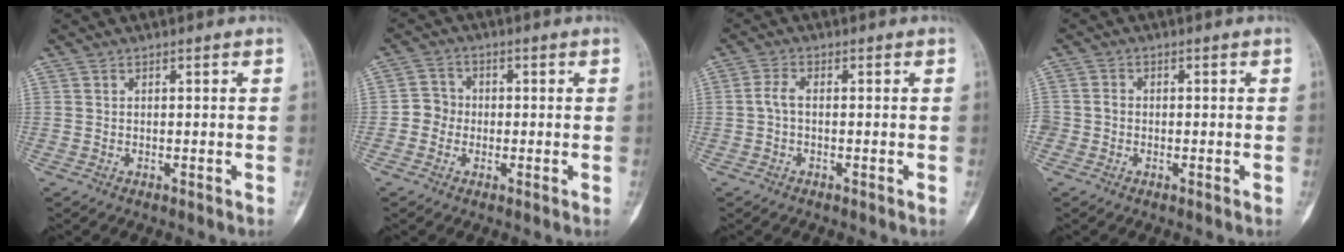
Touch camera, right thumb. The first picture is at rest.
{"total": 3.9, "force": [-0.8, 3.7, 1.1], "torque": [0.005, 0.012, -0.027]}
{"total": 2.3, "force": [-0.4, 1.2, 2.0], "torque": [-0.043, 0.005, -0.012]}
{"total": 2.0, "force": [-0.5, 1.8, 0.7], "torque": [-0.001, 0.007, -0.010]}